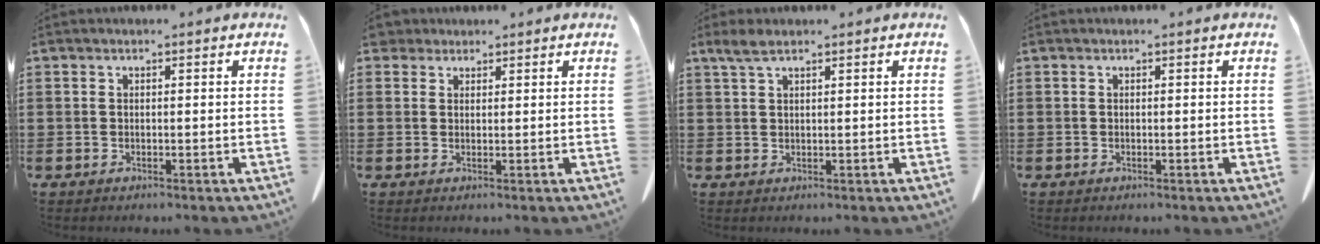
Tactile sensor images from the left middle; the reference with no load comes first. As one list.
[{"total": 2.4, "force": [2.0, 1.2, 0.5], "torque": [-0.018, 0.009, 0.039]}, {"total": 2.5, "force": [1.6, 0.7, 1.8], "torque": [-0.039, 0.003, 0.030]}, {"total": 0.0}]